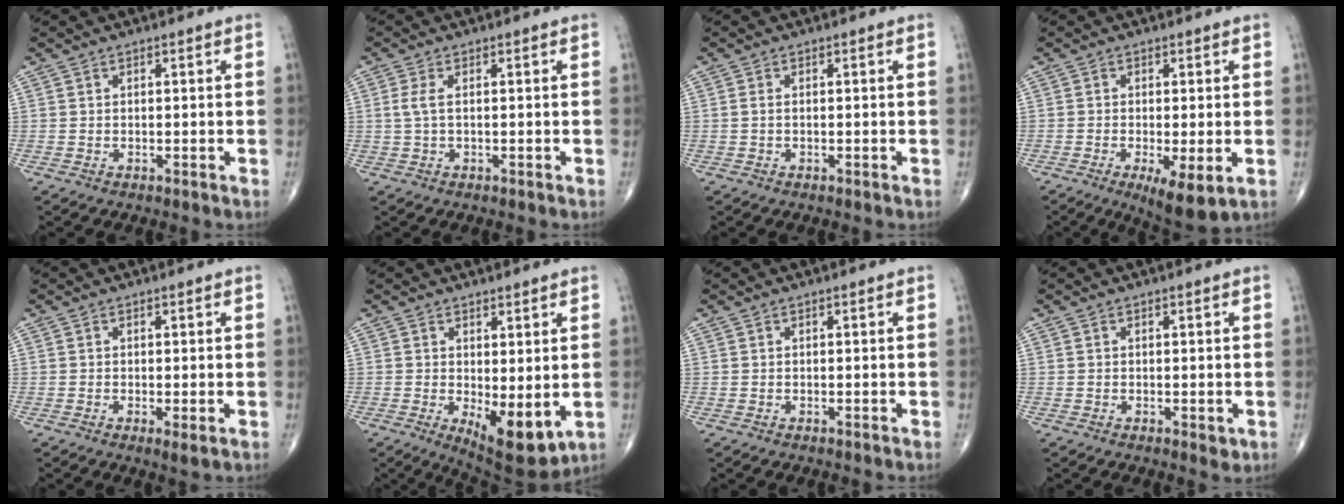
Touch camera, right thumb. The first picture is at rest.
{"total": 2.4, "force": [0.3, 0.8, 2.2], "torque": [-0.063, 0.004, 0.006]}
{"total": 0.6, "force": [0.0, 0.2, 0.6], "torque": [-0.014, 0.000, -0.001]}
{"total": 7.5, "force": [-2.4, 2.1, 6.8], "torque": [-0.110, -0.020, -0.035]}
{"total": 1.7, "force": [-0.3, 0.3, 1.6], "torque": [-0.034, -0.008, -0.008]}
{"total": 9.0, "force": [-1.1, 3.6, 8.2], "torque": [-0.109, -0.024, -0.004]}
{"total": 0.0}
{"total": 1.5, "force": [-0.2, 0.7, 1.2], "torque": [-0.013, -0.003, -0.002]}